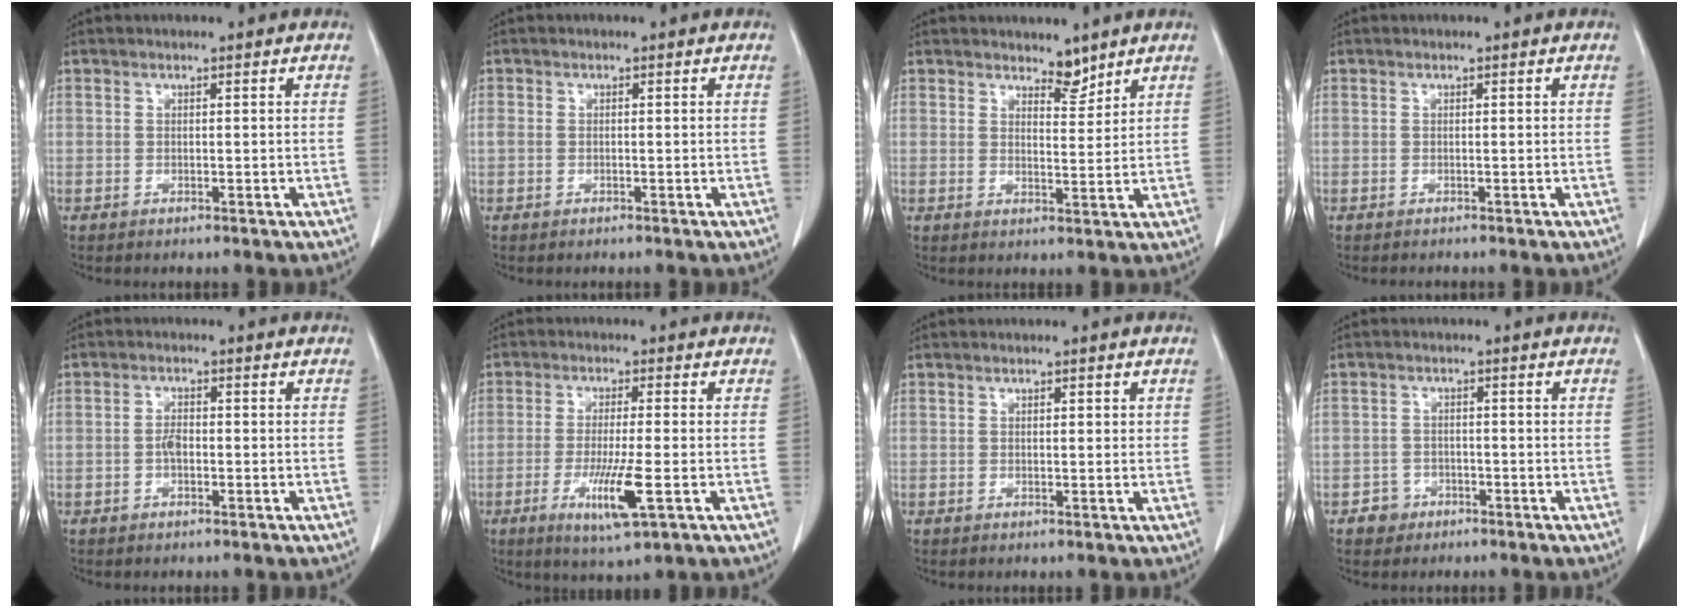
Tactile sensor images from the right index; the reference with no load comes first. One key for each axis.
{"total": 1.4, "fx": -0.1, "fy": 1.1, "fz": 0.9, "tx": -0.031, "ty": 0.012, "tz": 0.003}
{"total": 3.1, "fx": 2.8, "fy": 1.0, "fz": 0.8, "tx": -0.010, "ty": -0.007, "tz": 0.045}
{"total": 0.6, "fx": -0.5, "fy": 0.3, "fz": 0.0, "tx": -0.001, "ty": 0.002, "tz": -0.009}
{"total": 1.9, "fx": -0.4, "fy": 0.9, "fz": 1.6, "tx": -0.027, "ty": 0.006, "tz": -0.006}
{"total": 7.8, "fx": -2.5, "fy": 0.3, "fz": 7.4, "tx": -0.136, "ty": -0.020, "tz": -0.040}
{"total": 1.3, "fx": 0.6, "fy": 0.6, "fz": 1.0, "tx": -0.014, "ty": 0.000, "tz": 0.006}
{"total": 2.9, "fx": -1.5, "fy": 2.5, "fz": -0.2, "tx": 0.011, "ty": 0.015, "tz": -0.025}